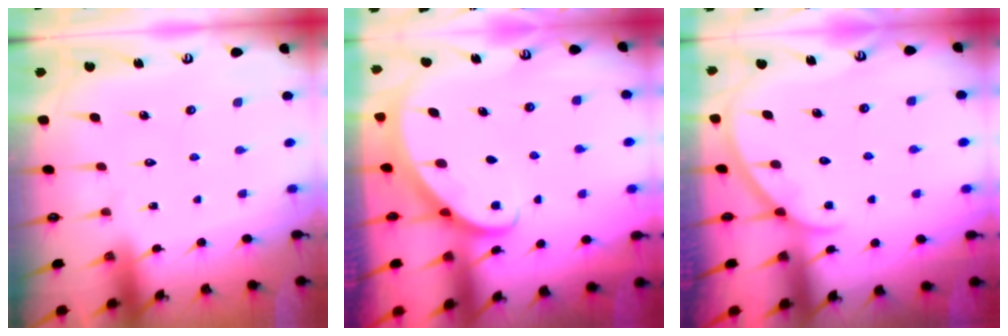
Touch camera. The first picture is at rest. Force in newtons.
{"total": 2.7, "press": 2.7, "slide": 0.2}
{"total": 2.9, "press": 2.9, "slide": 0.4}